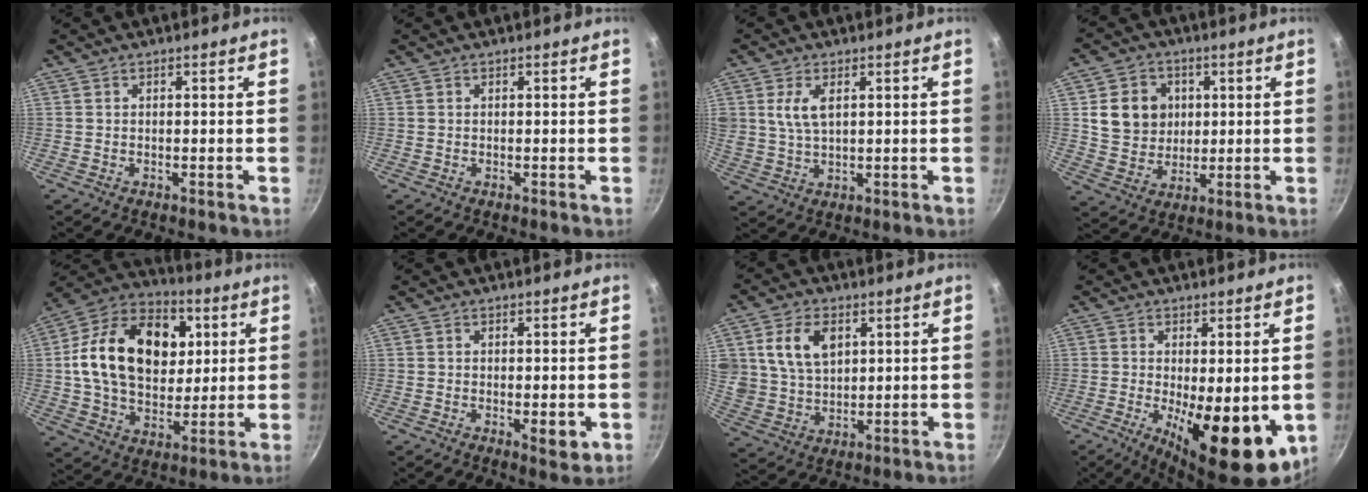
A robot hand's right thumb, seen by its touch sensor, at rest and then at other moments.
{"total": 0.0}
{"total": 5.8, "force": [1.8, 3.2, 4.5], "torque": [-0.086, -0.008, 0.039]}
{"total": 10.5, "force": [2.1, 9.2, 4.6], "torque": [-0.053, -0.002, 0.040]}
{"total": 23.7, "force": [5.0, 16.5, 16.2], "torque": [-0.244, 0.010, 0.076]}
{"total": 3.6, "force": [-0.7, 1.4, 3.2], "torque": [-0.042, -0.008, -0.007]}
{"total": 11.2, "force": [3.9, 7.9, 6.9], "torque": [-0.111, -0.015, 0.079]}
{"total": 14.4, "force": [-2.8, 5.3, 13.1], "torque": [-0.170, -0.015, -0.028]}